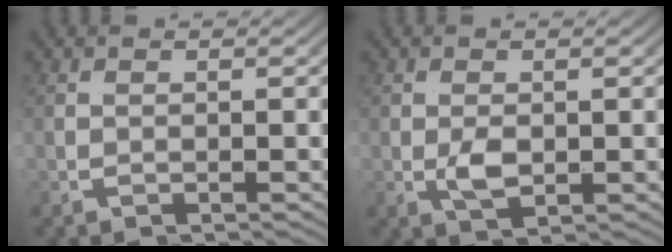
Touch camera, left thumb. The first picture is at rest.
{"total": 1.7, "force": [0.3, 0.8, 1.5], "torque": [-0.027, 0.006, 0.004]}